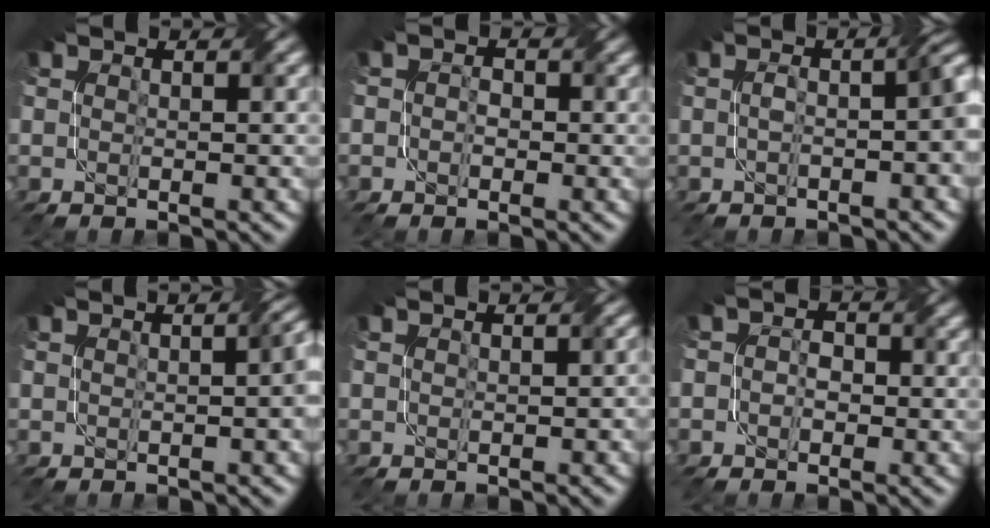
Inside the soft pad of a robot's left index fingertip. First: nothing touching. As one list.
[{"total": 1.3, "force": [-0.2, 1.2, 0.5], "torque": [-0.004, -0.003, -0.009]}, {"total": 4.9, "force": [-0.8, 1.8, 4.5], "torque": [-0.063, 0.008, -0.011]}, {"total": 3.4, "force": [0.2, 1.3, 3.2], "torque": [-0.015, 0.016, 0.004]}, {"total": 0.6, "force": [0.3, 0.2, 0.5], "torque": [-0.008, 0.003, 0.004]}, {"total": 1.9, "force": [-0.2, 1.7, 0.9], "torque": [-0.001, 0.003, -0.015]}]